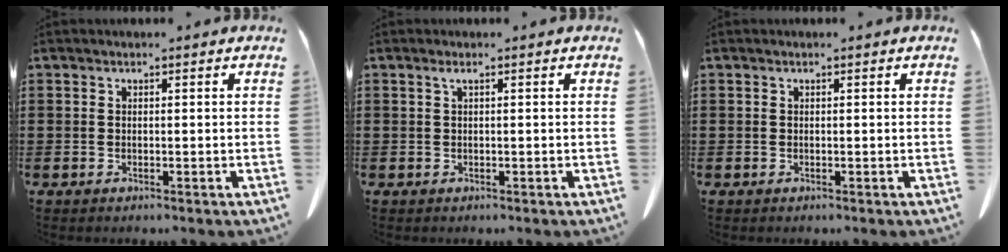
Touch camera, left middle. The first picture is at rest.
{"total": 0.7, "force": [0.1, 0.1, 0.7], "torque": [-0.014, -0.001, 0.002]}
{"total": 0.0}